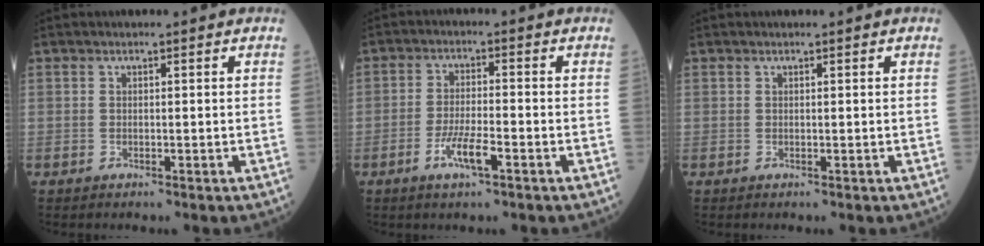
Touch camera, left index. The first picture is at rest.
{"total": 4.9, "force": [-2.6, 0.6, 4.1], "torque": [-0.083, -0.003, -0.052]}
{"total": 0.0}